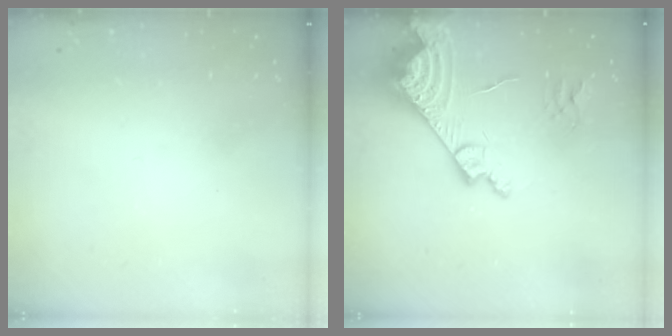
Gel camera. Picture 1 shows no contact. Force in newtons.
{"total": 16.3, "press": 16.2, "slide": 2.4}